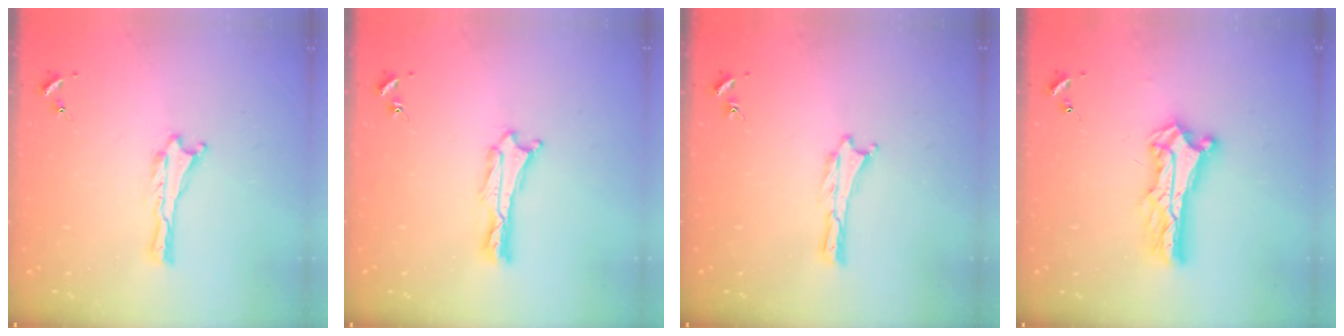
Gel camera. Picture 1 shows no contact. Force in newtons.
{"total": 1.1, "press": 1.1, "slide": 0.2}
{"total": 0.0}
{"total": 8.8, "press": 8.8, "slide": 0.7}